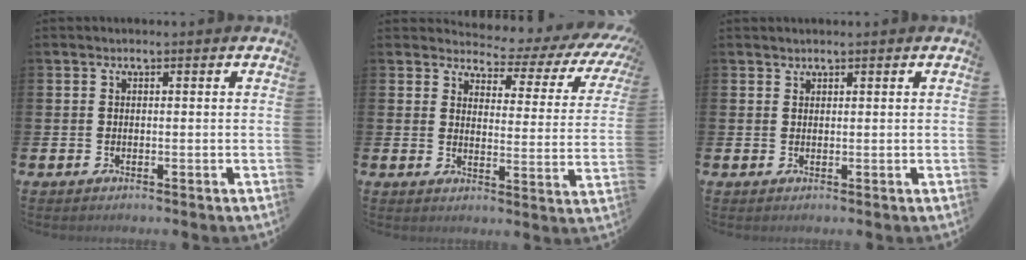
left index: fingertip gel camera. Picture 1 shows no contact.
{"total": 3.2, "force": [2.5, 1.7, 1.1], "torque": [-0.027, -0.035, 0.030]}
{"total": 1.1, "force": [1.1, 0.2, -0.1], "torque": [0.010, -0.002, 0.018]}